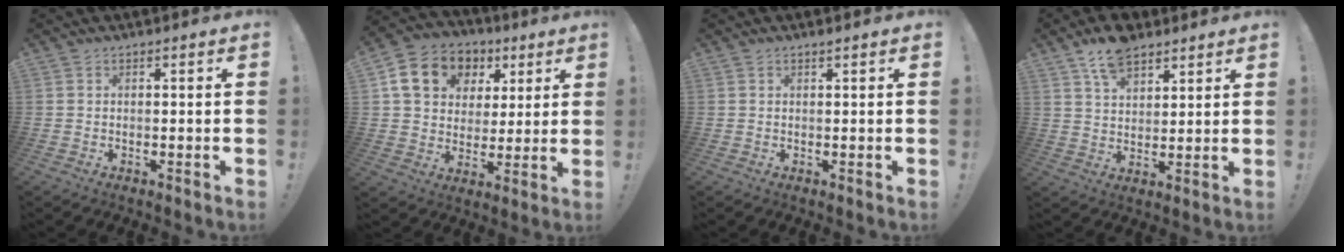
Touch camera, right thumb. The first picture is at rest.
{"total": 15.2, "force": [6.4, 11.9, 6.9], "torque": [-0.103, -0.018, 0.132]}
{"total": 0.6, "force": [0.5, -0.1, 0.2], "torque": [0.002, -0.003, 0.008]}
{"total": 9.5, "force": [7.0, 4.9, 4.2], "torque": [-0.073, -0.035, 0.130]}